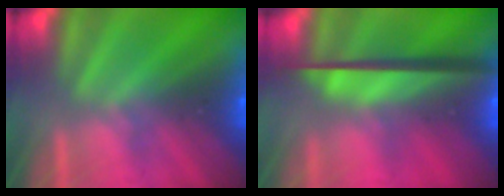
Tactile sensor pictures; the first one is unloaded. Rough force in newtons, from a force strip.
{"total": 7.3}